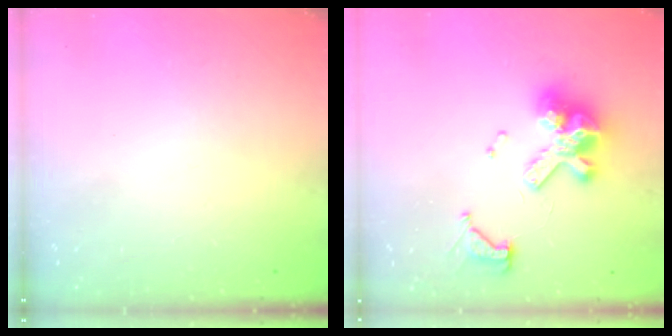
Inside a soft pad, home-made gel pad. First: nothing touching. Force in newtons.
{"total": 13.1, "press": 13.0, "slide": 1.6}